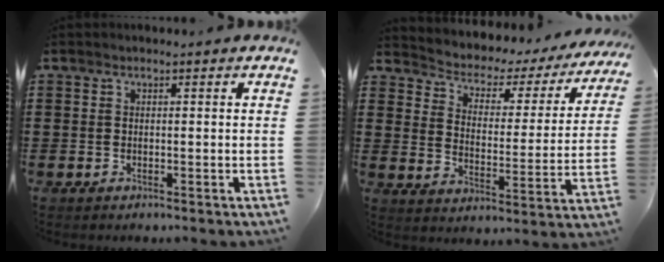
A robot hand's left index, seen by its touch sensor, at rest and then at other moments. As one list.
[{"total": 2.7, "force": [2.2, 1.5, 0.7], "torque": [-0.033, -0.022, 0.025]}]